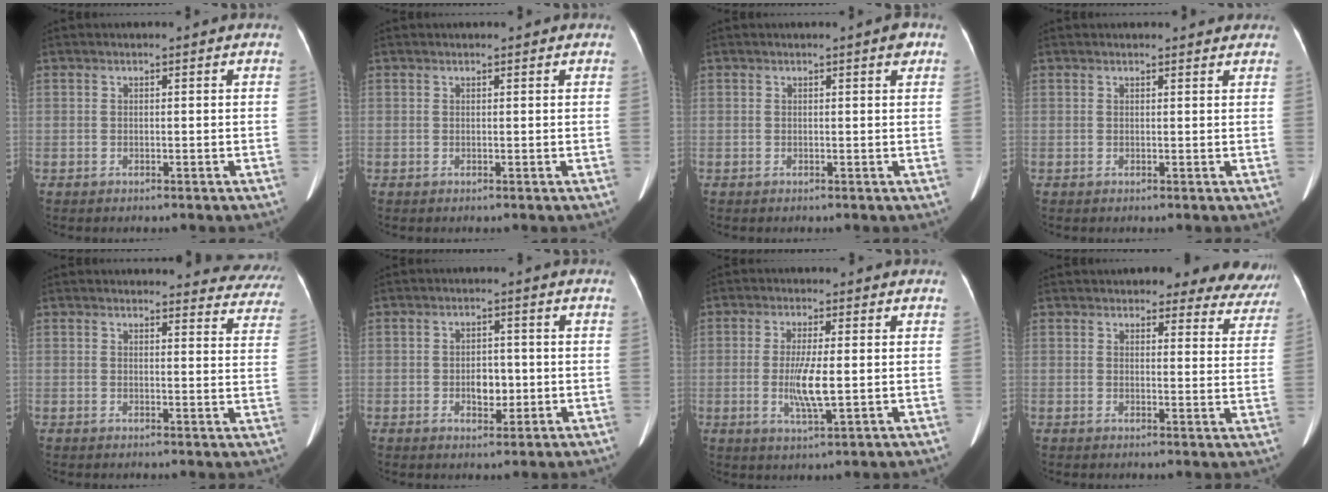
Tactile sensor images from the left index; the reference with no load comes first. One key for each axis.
{"total": 1.6, "fx": 1.3, "fy": 0.6, "fz": 0.7, "tx": -0.006, "ty": 0.005, "tz": 0.013}
{"total": 1.1, "fx": 0.4, "fy": 0.1, "fz": 1.0, "tx": -0.010, "ty": -0.017, "tz": -0.001}
{"total": 5.7, "fx": 5.2, "fy": 1.5, "fz": 1.8, "tx": -0.013, "ty": -0.002, "tz": 0.049}
{"total": 16.6, "fx": 16.0, "fy": 3.7, "fz": 2.5, "tx": 0.012, "ty": -0.073, "tz": 0.145}
{"total": 3.5, "fx": -1.3, "fy": 2.2, "fz": 2.4, "tx": -0.033, "ty": -0.015, "tz": -0.018}
{"total": 5.4, "fx": -1.0, "fy": 0.6, "fz": 5.3, "tx": -0.105, "ty": -0.029, "tz": -0.020}
{"total": 13.7, "fx": 12.6, "fy": 4.1, "fz": 3.5, "tx": 0.008, "ty": -0.035, "tz": 0.113}